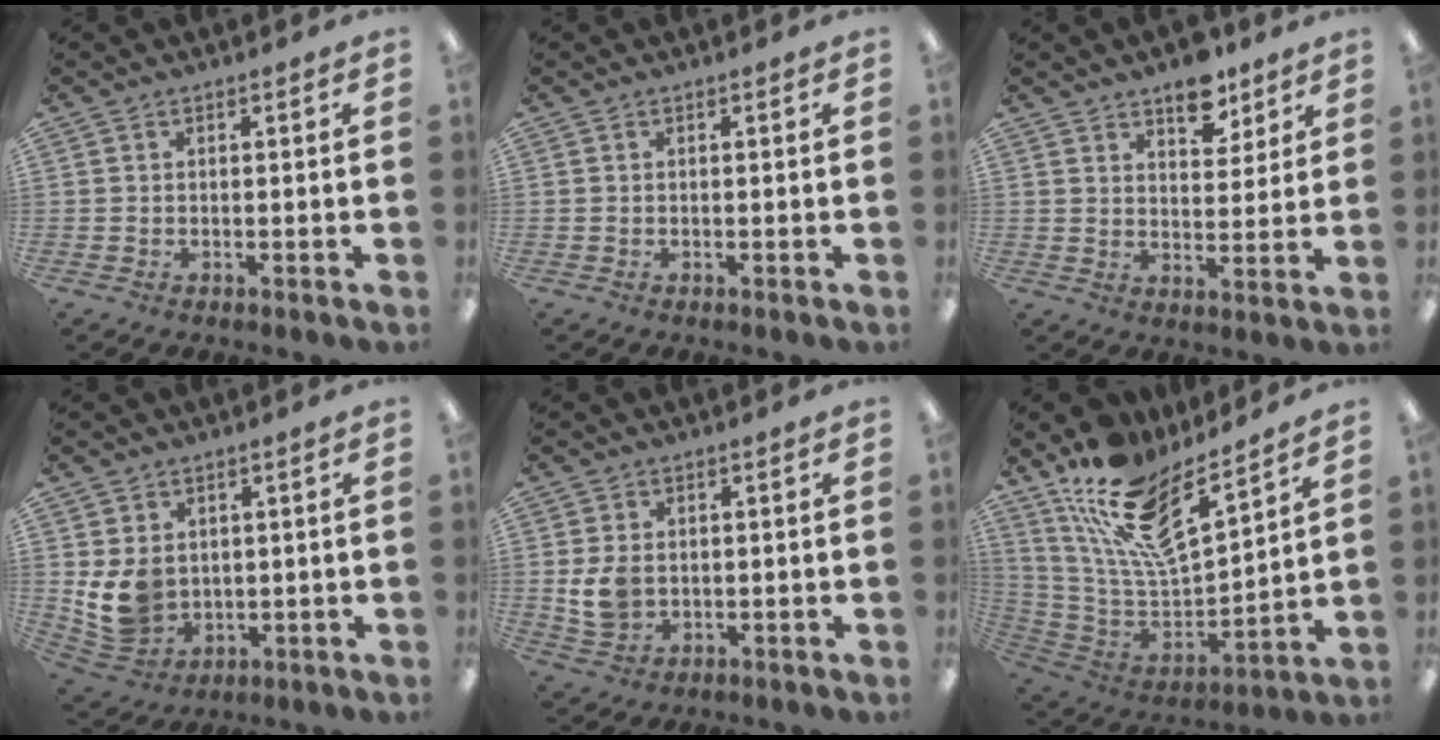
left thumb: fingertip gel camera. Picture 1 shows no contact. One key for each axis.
{"total": 0.0}
{"total": 8.4, "fx": 6.4, "fy": 4.2, "fz": 3.6, "tx": -0.025, "ty": -0.041, "tz": 0.107}
{"total": 9.3, "fx": 1.3, "fy": 7.7, "fz": 5.0, "tx": -0.123, "ty": -0.006, "tz": 0.029}
{"total": 6.1, "fx": 0.4, "fy": 4.7, "fz": 3.9, "tx": -0.085, "ty": 0.000, "tz": 0.007}
{"total": 18.2, "fx": 12.8, "fy": 6.3, "fz": 11.3, "tx": -0.213, "ty": -0.085, "tz": 0.227}